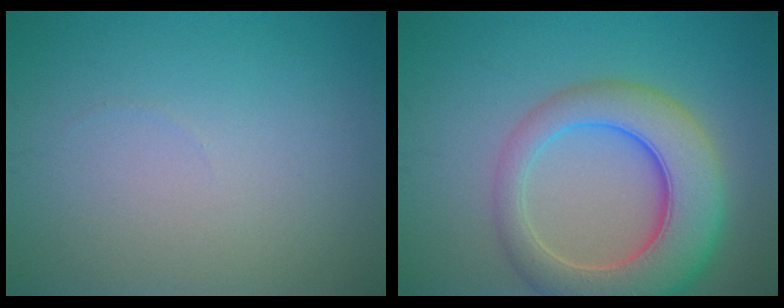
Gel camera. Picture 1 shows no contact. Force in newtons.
{"total": 8.7, "press": 8.7, "slide": 0.8}